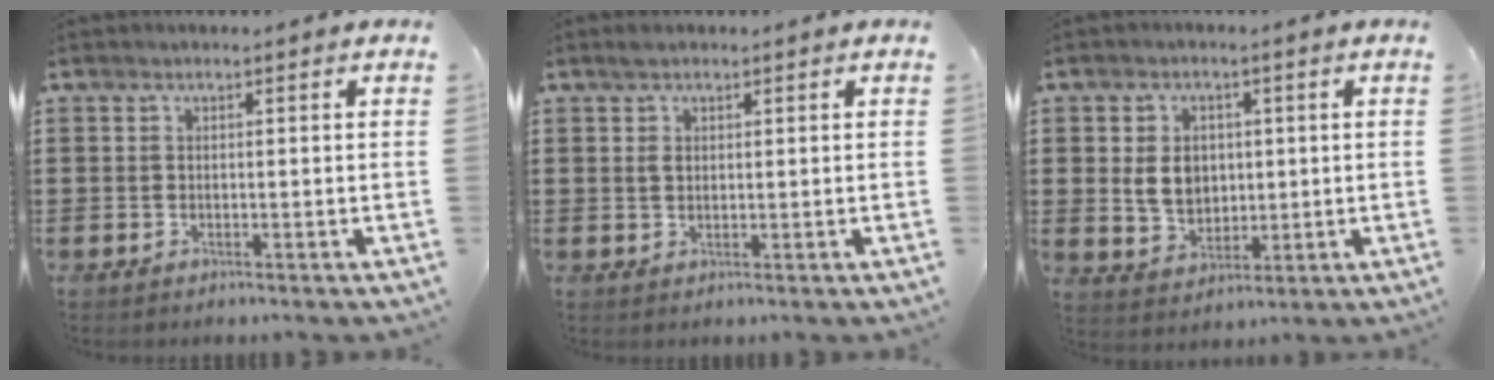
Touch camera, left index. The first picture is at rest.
{"total": 2.0, "force": [1.3, 1.0, 1.2], "torque": [-0.028, 0.005, 0.023]}
{"total": 5.7, "force": [0.7, 4.5, 3.5], "torque": [-0.072, 0.009, 0.011]}